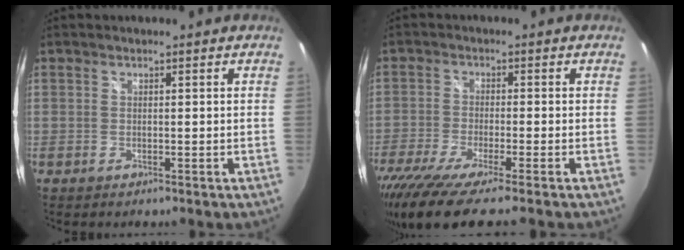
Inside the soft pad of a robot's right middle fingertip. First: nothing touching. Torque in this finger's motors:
{"motor_torque": [1.34, -0.79, 0.31, 0.21]}